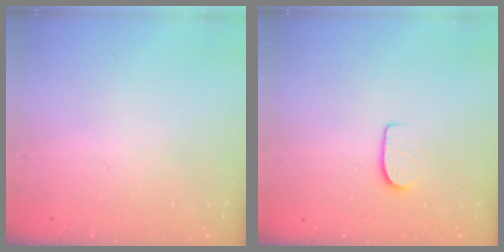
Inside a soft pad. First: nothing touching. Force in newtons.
{"total": 6.3, "press": 6.3, "slide": 0.7}